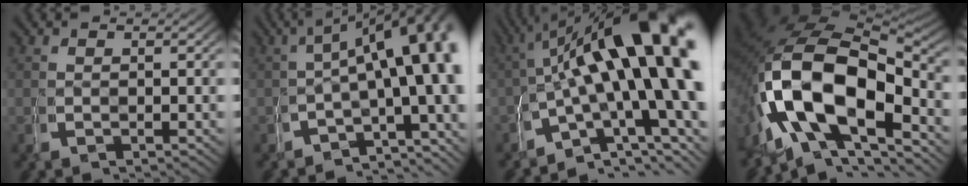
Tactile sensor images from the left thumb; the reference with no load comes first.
{"total": 13.3, "force": [-0.2, 8.5, 10.2], "torque": [-0.111, -0.019, -0.011]}
{"total": 17.3, "force": [-0.3, 10.6, 13.6], "torque": [-0.197, -0.040, 0.007]}
{"total": 20.6, "force": [-1.2, 13.4, 15.6], "torque": [-0.319, -0.058, 0.008]}